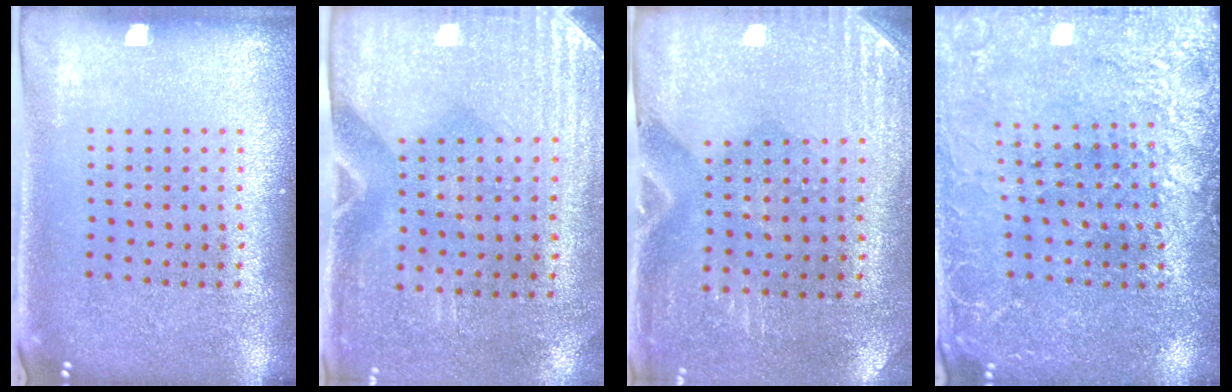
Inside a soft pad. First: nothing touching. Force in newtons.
{"total": 3.0, "press": 2.6, "slide": 1.5}
{"total": 3.0, "press": 2.6, "slide": 1.4}
{"total": 2.9, "press": 2.8, "slide": 0.4}